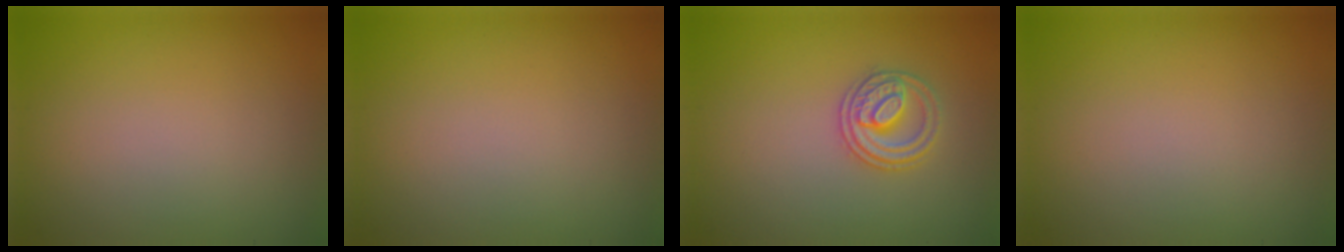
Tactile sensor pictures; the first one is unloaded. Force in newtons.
{"total": 0.0}
{"total": 2.6, "press": 2.5, "slide": 0.7}
{"total": 0.0}